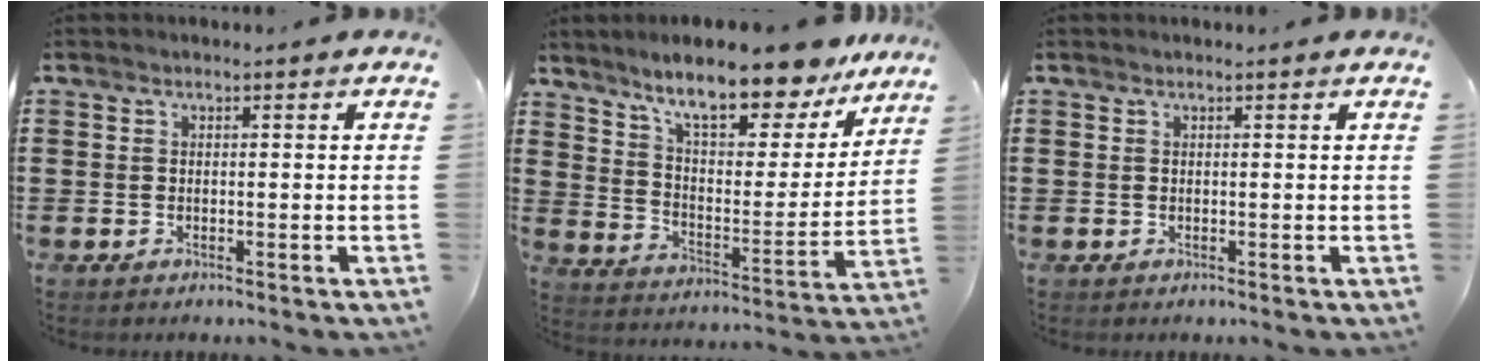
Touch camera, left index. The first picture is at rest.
{"total": 12.0, "force": [10.4, 1.8, 5.8], "torque": [-0.128, -0.063, 0.178]}
{"total": 0.0}